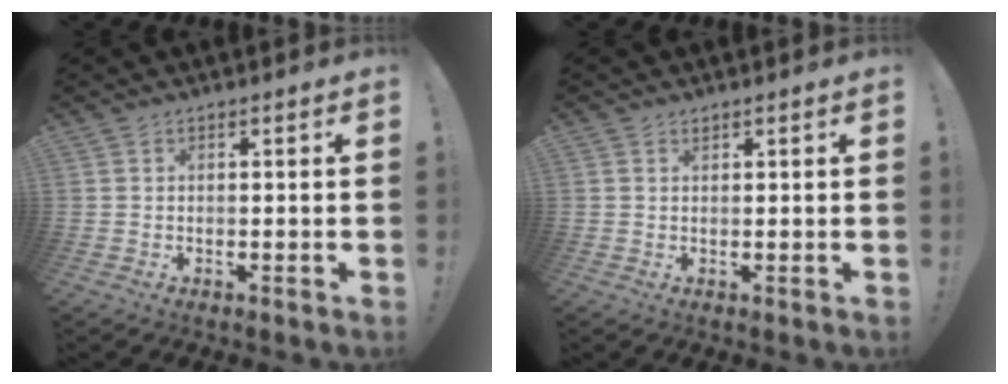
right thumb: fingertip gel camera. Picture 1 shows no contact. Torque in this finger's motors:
{"motor_torque": [-0.04, 0.16, 0.24, 0.07, -0.02]}